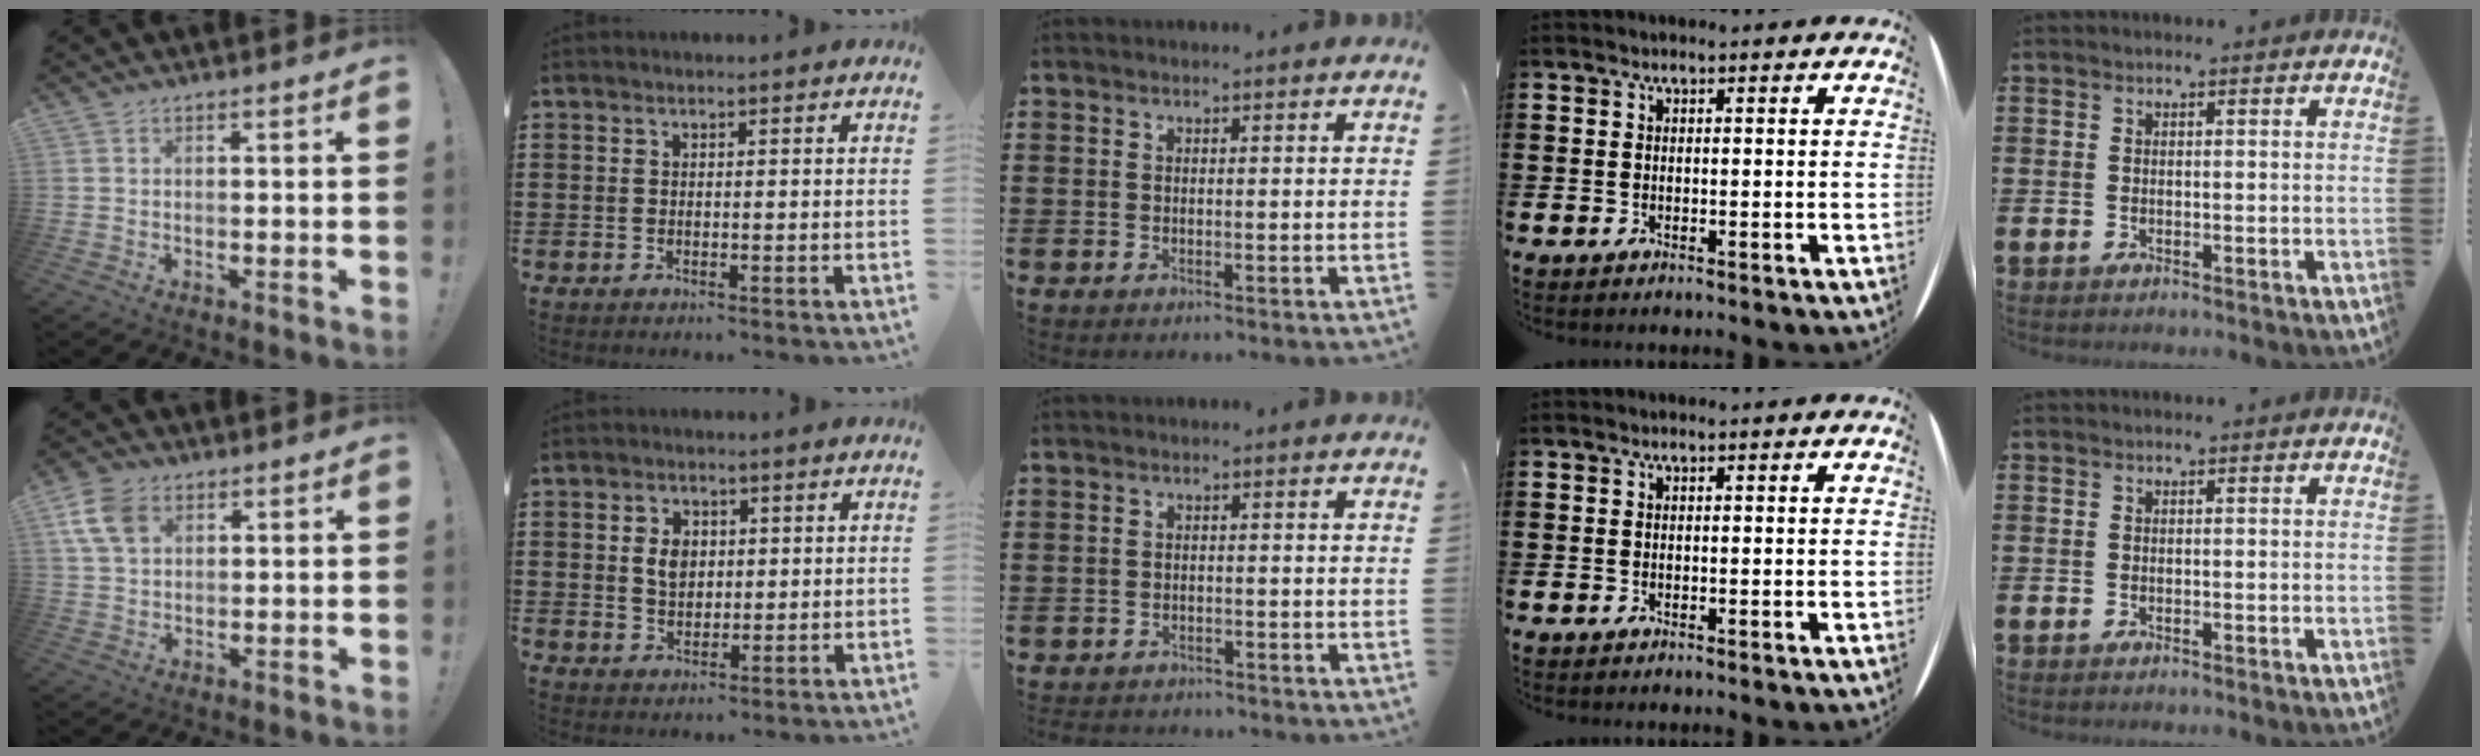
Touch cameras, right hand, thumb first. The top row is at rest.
{"thumb": {"total": 9.0, "force": [3.6, 6.2, 5.5], "torque": [-0.106, -0.001, 0.071]}, "index": {"total": 3.7, "force": [0.6, 2.7, 2.5], "torque": [-0.048, 0.007, 0.007]}, "middle": {"total": 1.5, "force": [-1.5, 0.2, -0.1], "torque": [-0.005, -0.002, -0.033]}}